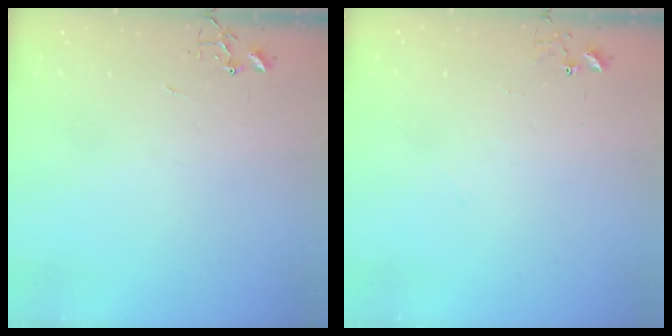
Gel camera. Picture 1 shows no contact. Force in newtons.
{"total": 6.8, "press": 6.8, "slide": 0.6}